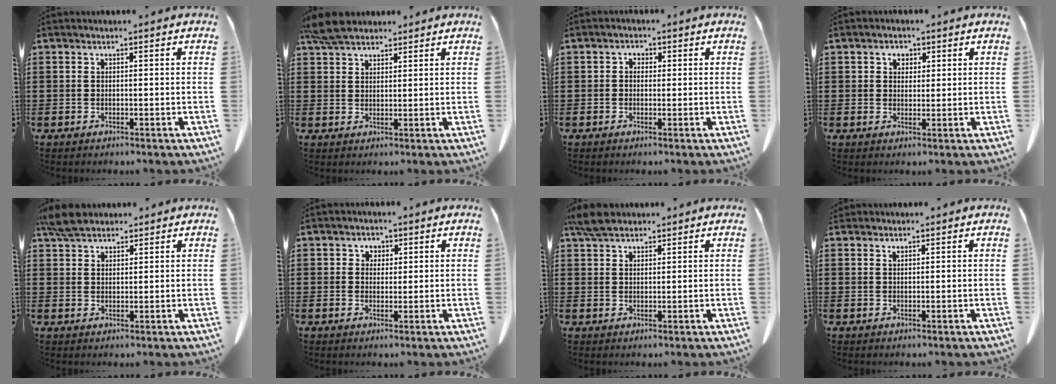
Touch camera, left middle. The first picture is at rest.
{"total": 5.5, "force": [4.7, 1.7, 2.4], "torque": [-0.060, -0.001, 0.090]}
{"total": 1.2, "force": [-0.3, 1.0, 0.7], "torque": [-0.016, 0.007, -0.008]}
{"total": 2.1, "force": [0.9, 1.6, 0.9], "torque": [-0.017, 0.004, 0.014]}
{"total": 5.0, "force": [4.1, 1.6, 2.3], "torque": [-0.054, -0.001, 0.079]}
{"total": 1.8, "force": [0.9, 1.6, 0.3], "torque": [-0.013, 0.008, 0.015]}
{"total": 4.4, "force": [3.6, 1.5, 2.1], "torque": [-0.051, 0.001, 0.069]}
{"total": 0.7, "force": [0.6, 0.2, 0.3], "torque": [-0.008, -0.001, 0.013]}